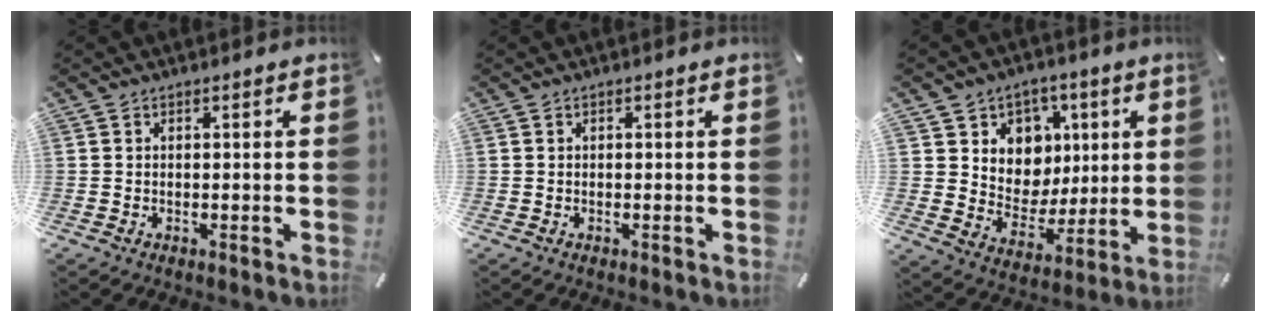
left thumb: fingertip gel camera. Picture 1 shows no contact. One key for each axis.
{"total": 0.0}
{"total": 10.3, "fx": 3.1, "fy": 9.7, "fz": 1.0, "tx": -0.017, "ty": -0.041, "tz": 0.067}